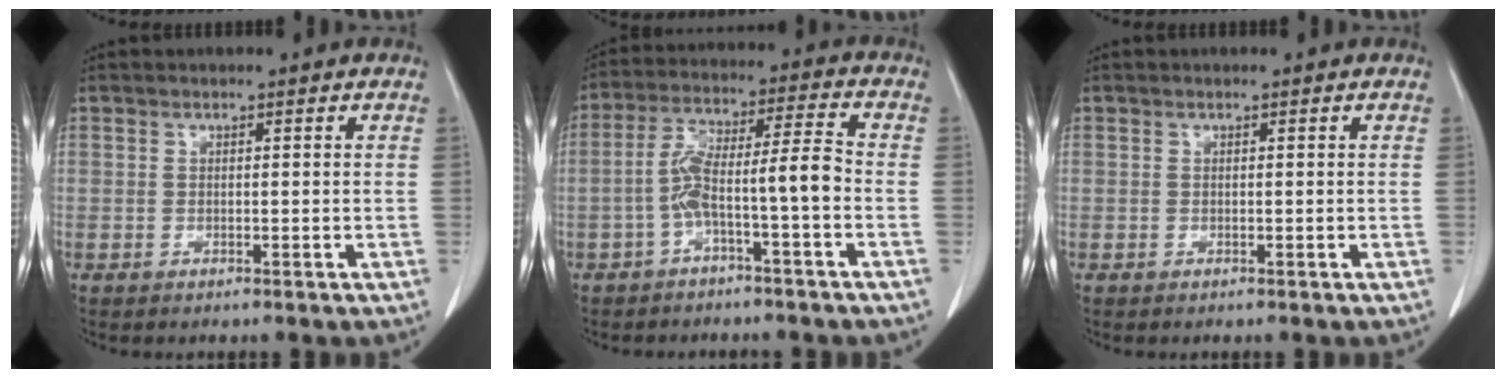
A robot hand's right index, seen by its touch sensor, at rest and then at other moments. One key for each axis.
{"total": 8.1, "fx": -2.8, "fy": 0.2, "fz": 7.6, "tx": -0.141, "ty": 0.037, "tz": -0.047}
{"total": 0.0}